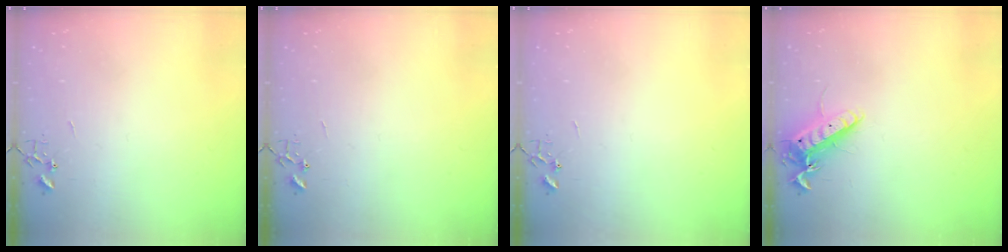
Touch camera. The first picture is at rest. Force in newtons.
{"total": 0.0}
{"total": 0.0}
{"total": 13.2, "press": 13.1, "slide": 1.2}